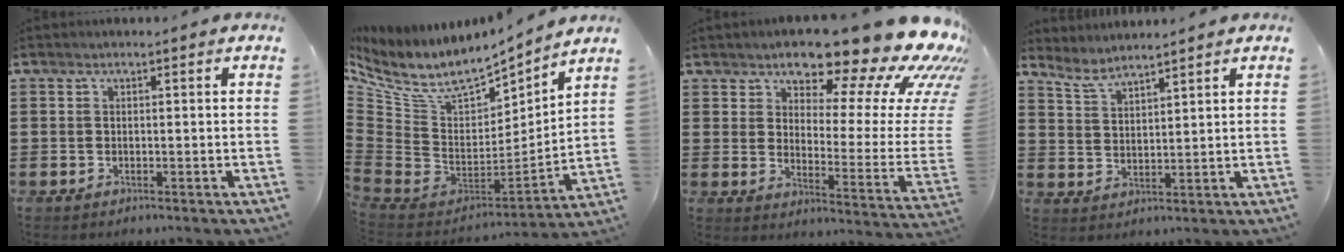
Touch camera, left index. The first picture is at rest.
{"total": 8.7, "force": [5.9, 3.8, 5.1], "torque": [-0.133, -0.048, 0.104]}
{"total": 16.1, "force": [13.0, 4.1, 8.4], "torque": [-0.141, -0.102, 0.214]}
{"total": 3.9, "force": [3.8, 0.4, 1.0], "torque": [-0.032, -0.013, 0.069]}